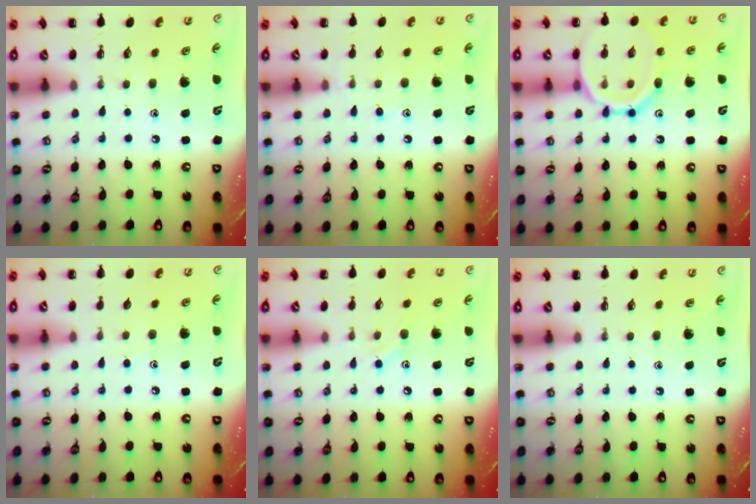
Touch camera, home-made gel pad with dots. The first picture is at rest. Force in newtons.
{"total": 6.1, "press": 5.7, "slide": 2.2}
{"total": 13.6, "press": 13.5, "slide": 1.0}
{"total": 2.5, "press": 2.3, "slide": 1.0}
{"total": 6.0, "press": 5.8, "slide": 1.6}
{"total": 0.0}